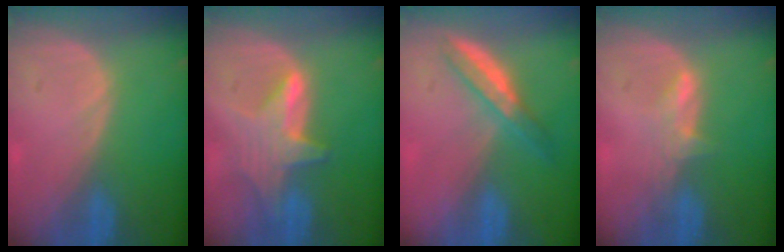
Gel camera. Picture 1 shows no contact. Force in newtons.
{"total": 6.8, "press": 6.4, "slide": 2.1}
{"total": 5.2, "press": 4.6, "slide": 2.4}
{"total": 2.3, "press": 2.3, "slide": 0.4}